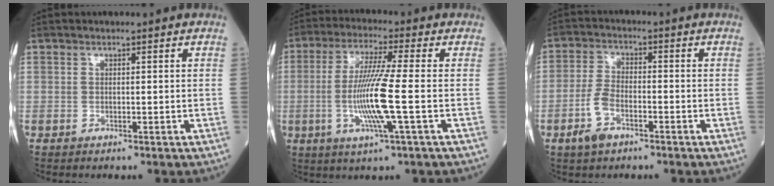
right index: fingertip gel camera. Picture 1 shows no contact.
{"total": 10.1, "force": [-1.7, -0.7, 10.0], "torque": [-0.203, -0.011, -0.037]}
{"total": 5.3, "force": [-2.7, 2.4, 3.9], "torque": [-0.091, 0.000, -0.051]}